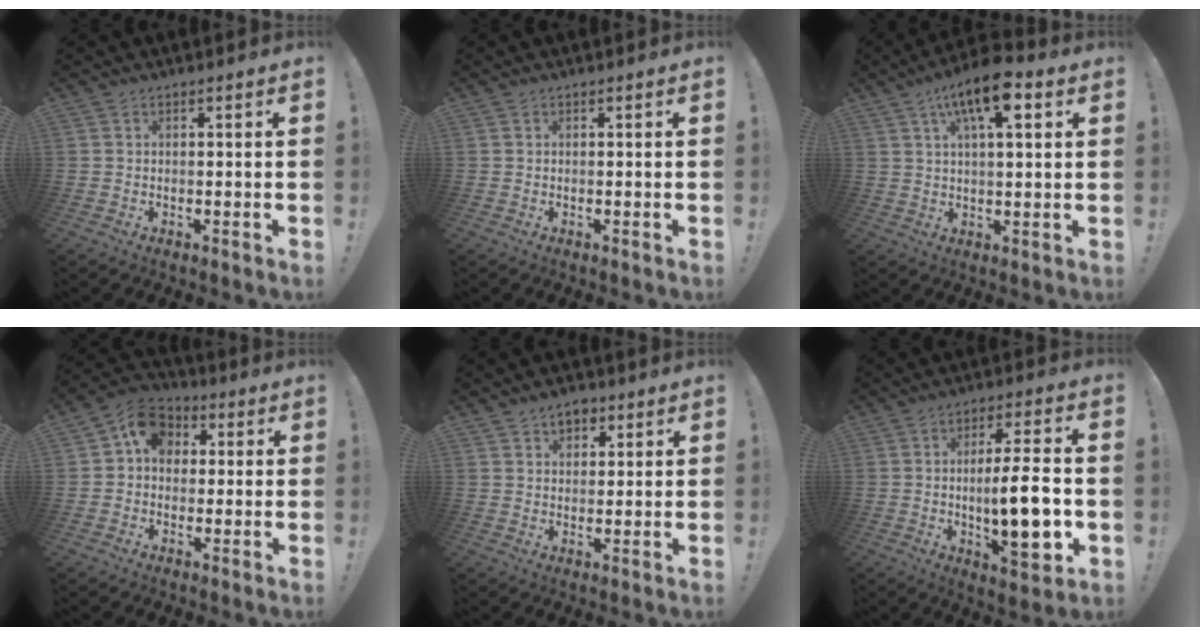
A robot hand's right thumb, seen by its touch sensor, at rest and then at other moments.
{"total": 0.0}
{"total": 11.5, "force": [5.2, 3.9, 9.5], "torque": [-0.158, -0.012, 0.088]}
{"total": 9.5, "force": [2.0, 7.9, 5.0], "torque": [-0.081, 0.010, 0.043]}
{"total": 5.1, "force": [3.1, 3.4, 2.1], "torque": [-0.025, -0.009, 0.054]}
{"total": 15.2, "force": [-1.7, 3.9, 14.6], "torque": [-0.232, -0.002, -0.033]}